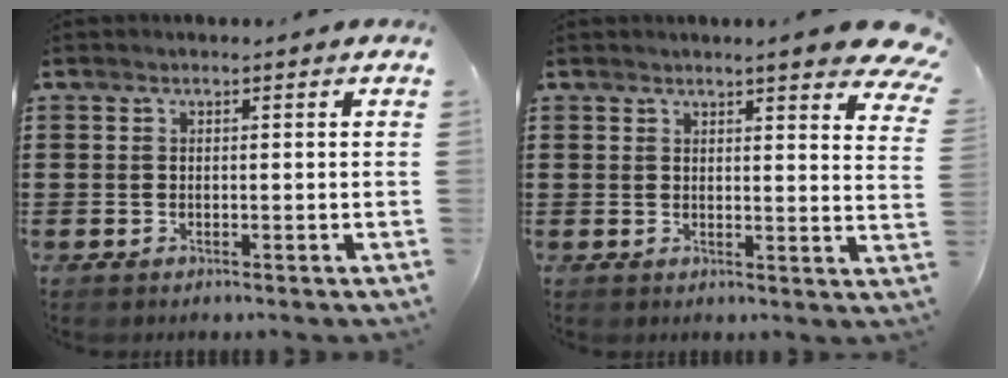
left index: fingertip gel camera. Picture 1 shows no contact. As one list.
[{"total": 5.4, "force": [4.6, -0.3, 2.8], "torque": [-0.052, -0.018, 0.080]}]